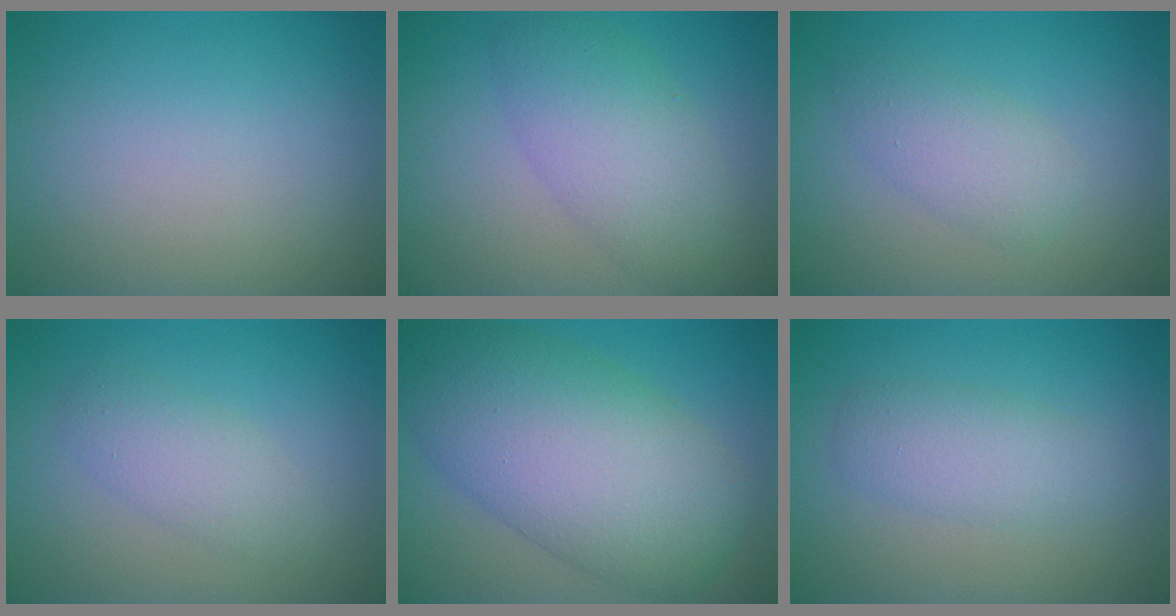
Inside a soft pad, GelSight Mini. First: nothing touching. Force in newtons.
{"total": 5.3, "press": 5.3, "slide": 0.3}
{"total": 2.7, "press": 2.7, "slide": 0.1}
{"total": 2.5, "press": 2.5, "slide": 0.1}
{"total": 11.3, "press": 11.3, "slide": 0.4}
{"total": 2.9, "press": 2.9, "slide": 0.1}